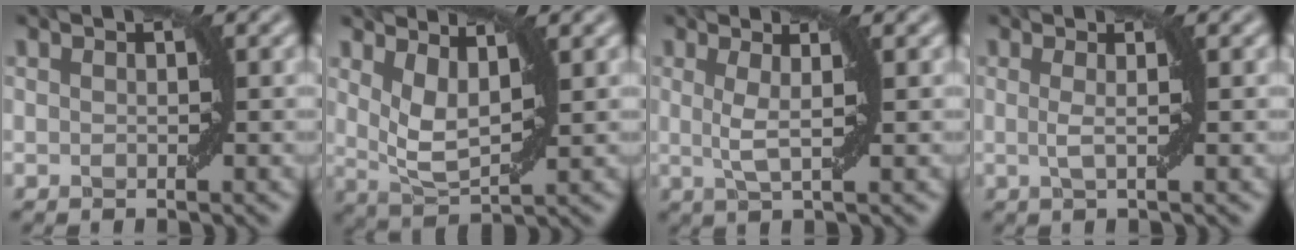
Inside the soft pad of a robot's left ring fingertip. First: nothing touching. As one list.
[{"total": 3.4, "force": [2.0, 1.1, 2.6], "torque": [-0.059, -0.009, 0.038]}, {"total": 2.0, "force": [0.4, 0.1, 2.0], "torque": [-0.040, -0.004, 0.007]}, {"total": 1.1, "force": [0.0, -0.2, 1.1], "torque": [-0.029, 0.000, -0.001]}]